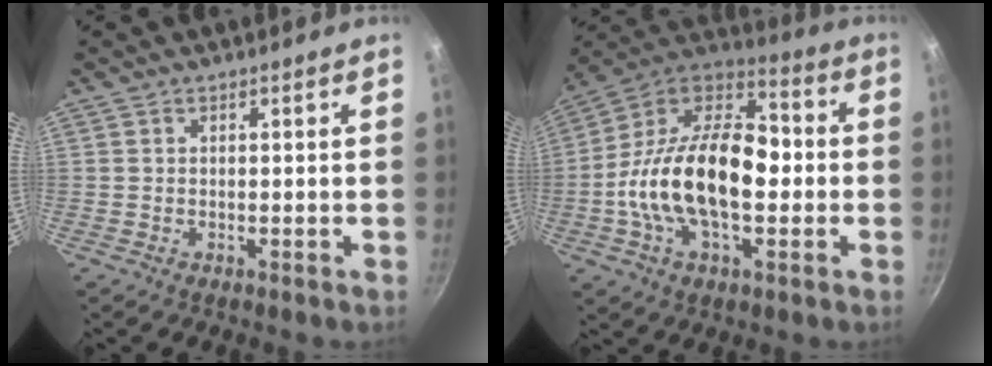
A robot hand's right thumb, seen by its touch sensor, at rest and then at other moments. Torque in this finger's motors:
{"motor_torque": [-0.13, 1.25, 1.45, -1.32, 0.28]}